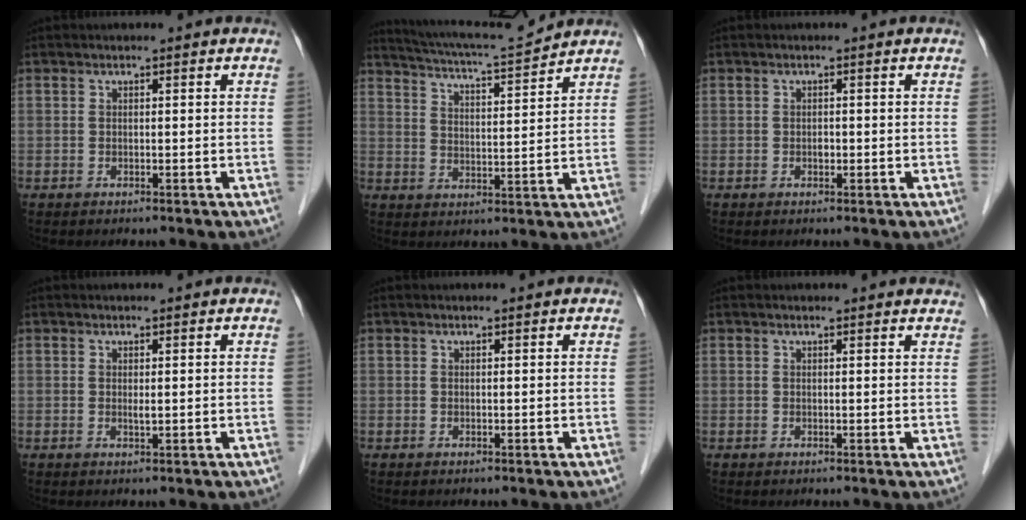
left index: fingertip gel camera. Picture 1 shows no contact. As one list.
[{"total": 10.3, "force": [9.9, -1.1, 2.6], "torque": [-0.055, -0.002, 0.161]}, {"total": 0.6, "force": [-0.1, 0.4, 0.4], "torque": [-0.009, 0.002, -0.004]}, {"total": 1.0, "force": [0.5, 0.1, 0.9], "torque": [-0.019, -0.002, 0.007]}, {"total": 0.7, "force": [0.6, 0.0, 0.2], "torque": [-0.008, 0.004, 0.011]}, {"total": 5.1, "force": [4.9, 0.7, 1.2], "torque": [-0.013, 0.011, 0.040]}]